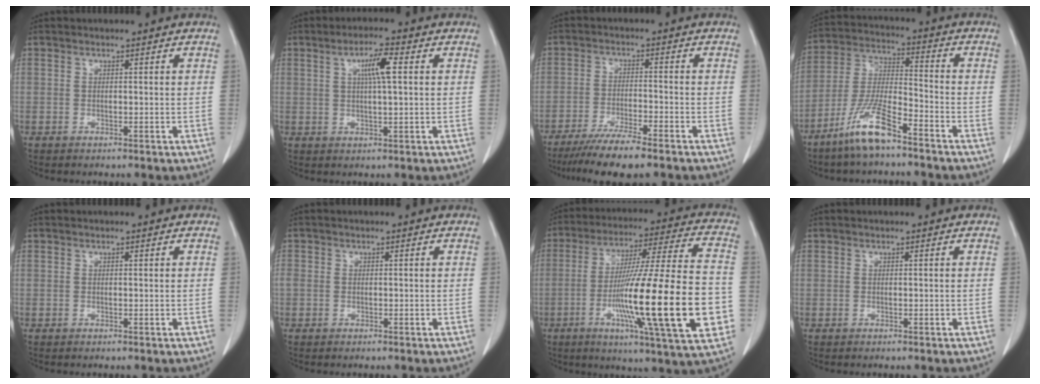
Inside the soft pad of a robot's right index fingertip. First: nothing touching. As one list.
[{"total": 5.2, "force": [1.5, 0.5, 5.0], "torque": [-0.089, 0.004, 0.025]}, {"total": 8.9, "force": [-6.9, 0.1, 5.5], "torque": [-0.088, -0.023, -0.117]}, {"total": 10.4, "force": [-7.1, 1.4, 7.4], "torque": [-0.156, -0.017, -0.142]}, {"total": 0.0}, {"total": 1.1, "force": [-0.1, 1.0, 0.5], "torque": [-0.015, 0.012, 0.001]}, {"total": 26.0, "force": [-6.0, 1.0, 25.3], "torque": [-0.379, -0.019, -0.101]}, {"total": 0.0}]